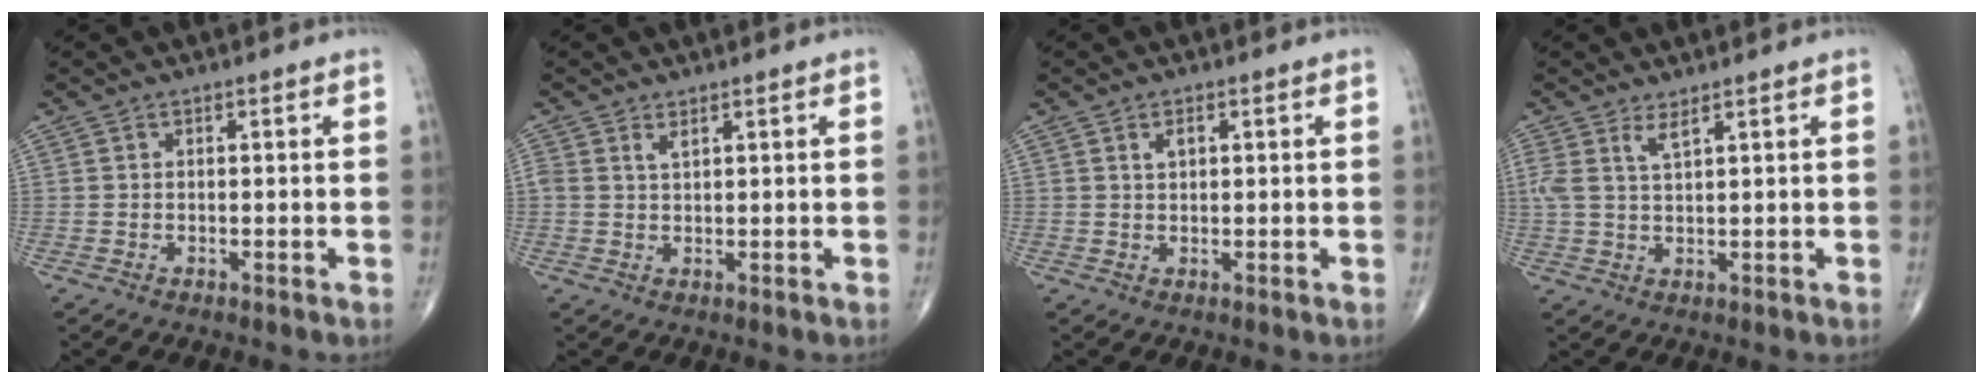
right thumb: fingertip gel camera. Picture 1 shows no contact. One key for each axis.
{"total": 1.7, "fx": 1.0, "fy": 0.6, "fz": 1.1, "tx": -0.025, "ty": 0.000, "tz": 0.025}
{"total": 1.8, "fx": 0.7, "fy": 1.0, "fz": 1.3, "tx": -0.017, "ty": 0.000, "tz": 0.013}
{"total": 3.2, "fx": 2.0, "fy": 0.5, "fz": 2.4, "tx": -0.058, "ty": -0.008, "tz": 0.048}